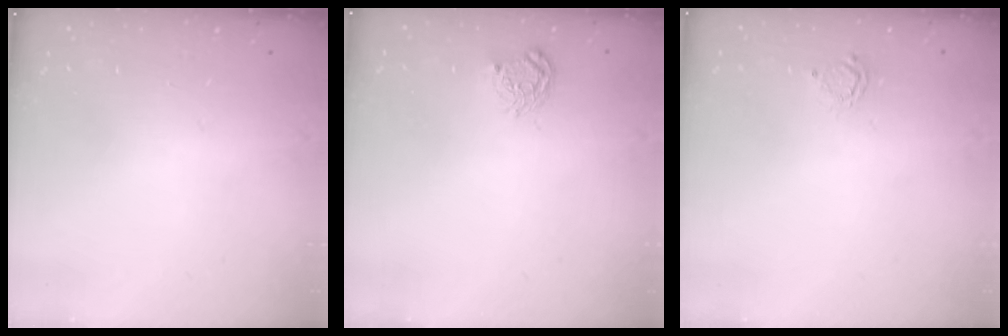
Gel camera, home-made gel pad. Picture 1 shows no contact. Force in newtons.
{"total": 5.6, "press": 5.6, "slide": 0.6}
{"total": 2.2, "press": 2.1, "slide": 0.3}